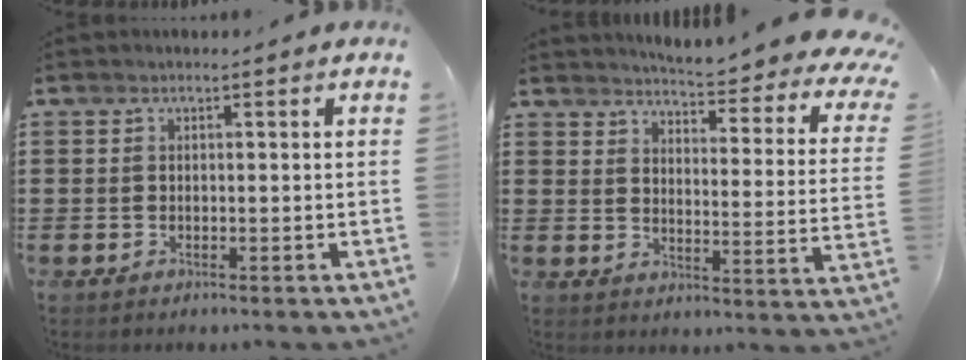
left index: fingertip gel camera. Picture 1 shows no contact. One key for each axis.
{"total": 5.1, "fx": 4.7, "fy": -0.2, "fz": 2.1, "tx": -0.049, "ty": -0.049, "tz": 0.073}